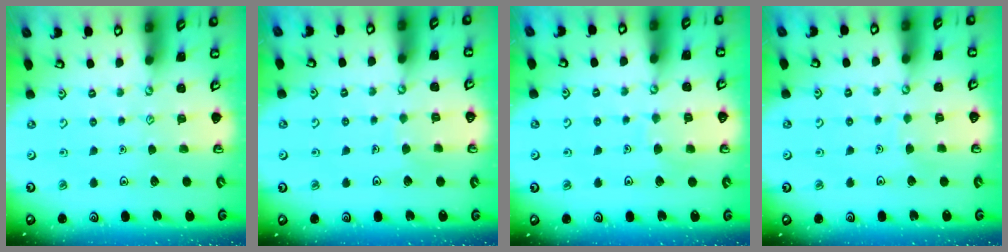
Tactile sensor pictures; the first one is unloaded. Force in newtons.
{"total": 2.7, "press": 2.7, "slide": 0.1}
{"total": 6.3, "press": 6.3, "slide": 0.5}
{"total": 2.7, "press": 2.7, "slide": 0.2}